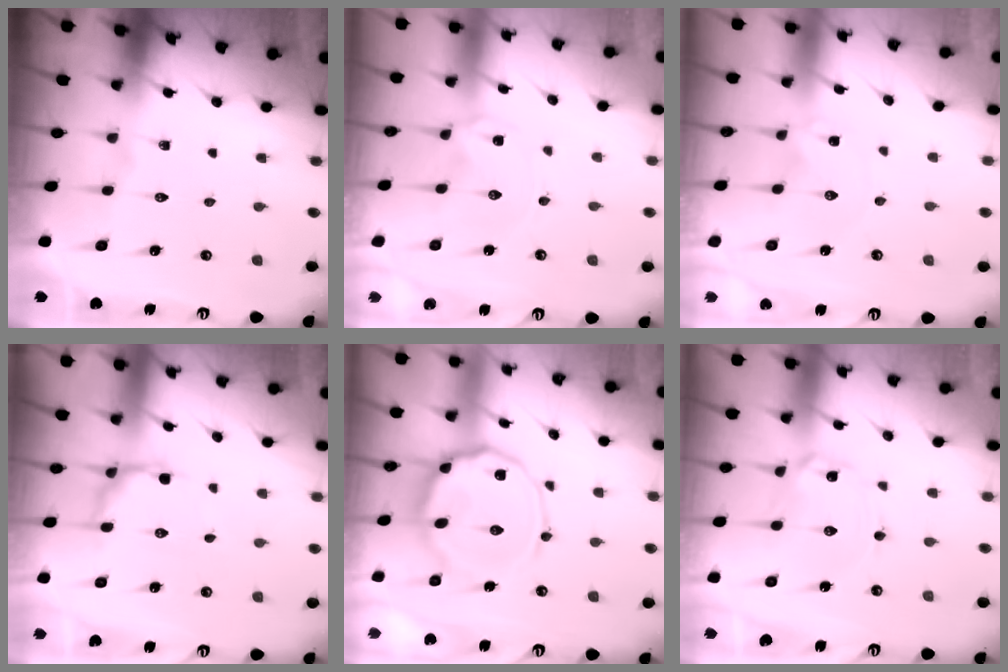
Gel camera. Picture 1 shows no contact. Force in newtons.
{"total": 0.0}
{"total": 0.0}
{"total": 5.5, "press": 5.1, "slide": 2.0}
{"total": 13.3, "press": 13.3, "slide": 1.2}
{"total": 1.7, "press": 1.7, "slide": 0.1}